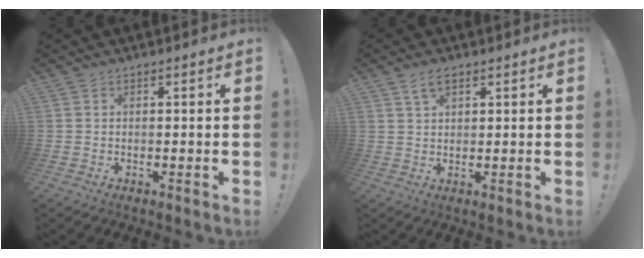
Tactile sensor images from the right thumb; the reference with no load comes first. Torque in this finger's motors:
{"motor_torque": [-0.61, 0.23, 0.05, 0.19, -0.02]}